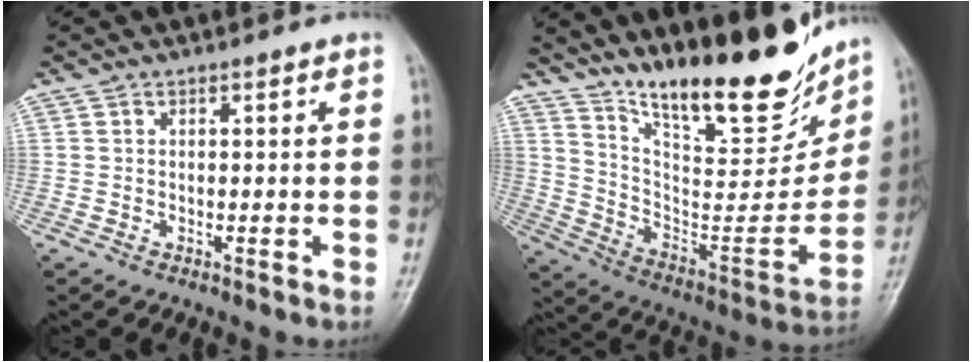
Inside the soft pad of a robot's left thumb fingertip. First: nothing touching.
{"total": 23.4, "force": [18.1, 6.3, 13.4], "torque": [-0.167, -0.103, 0.299]}